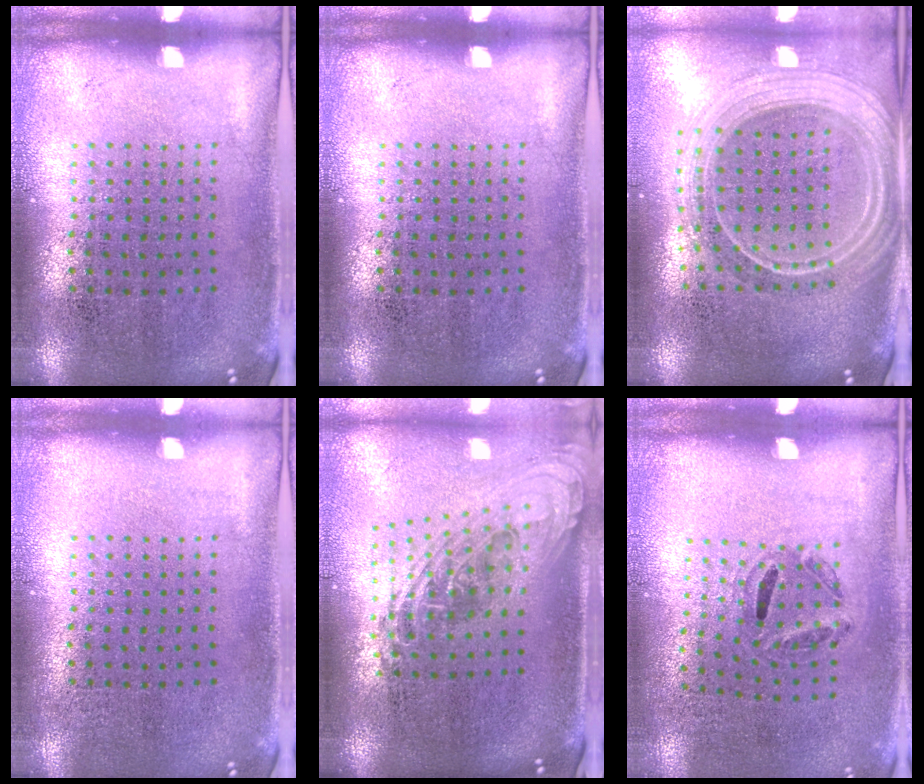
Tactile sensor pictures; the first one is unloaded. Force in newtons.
{"total": 0.0}
{"total": 2.5, "press": 2.1, "slide": 1.3}
{"total": 0.0}
{"total": 2.3, "press": 1.7, "slide": 1.5}
{"total": 1.1, "press": 0.6, "slide": 0.9}